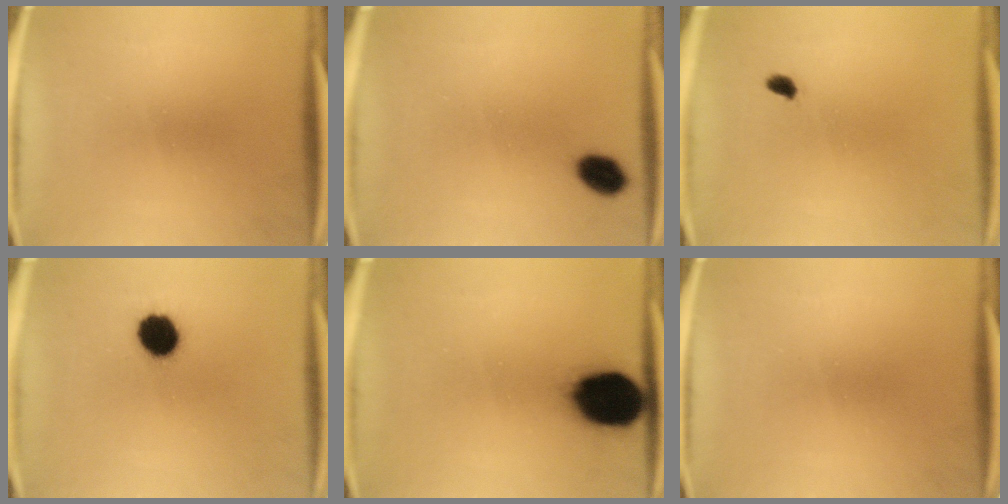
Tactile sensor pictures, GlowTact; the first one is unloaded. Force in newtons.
{"total": 5.2}
{"total": 1.4}
{"total": 8.9}
{"total": 17.5}
{"total": 0.0}